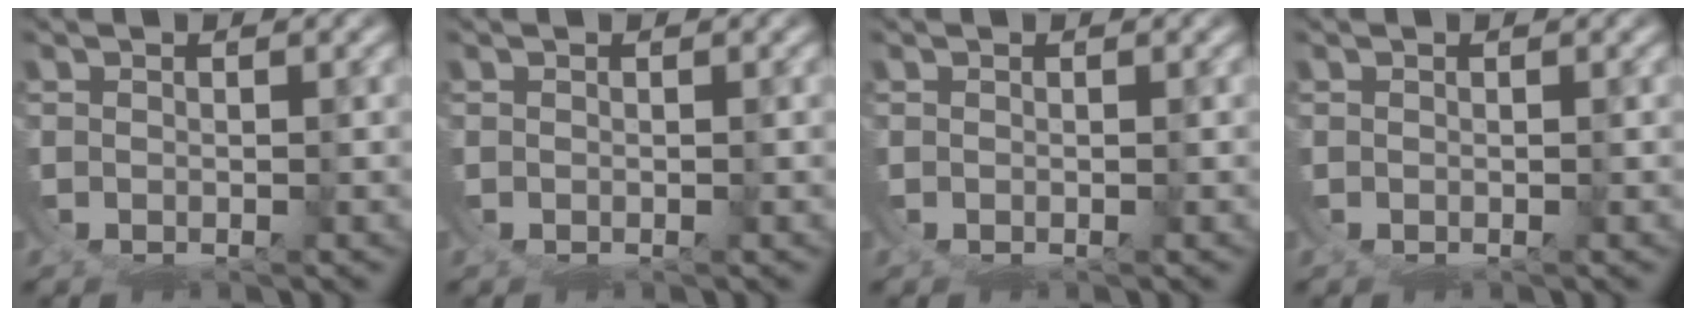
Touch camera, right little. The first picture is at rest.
{"total": 0.0}
{"total": 0.0}
{"total": 0.0}